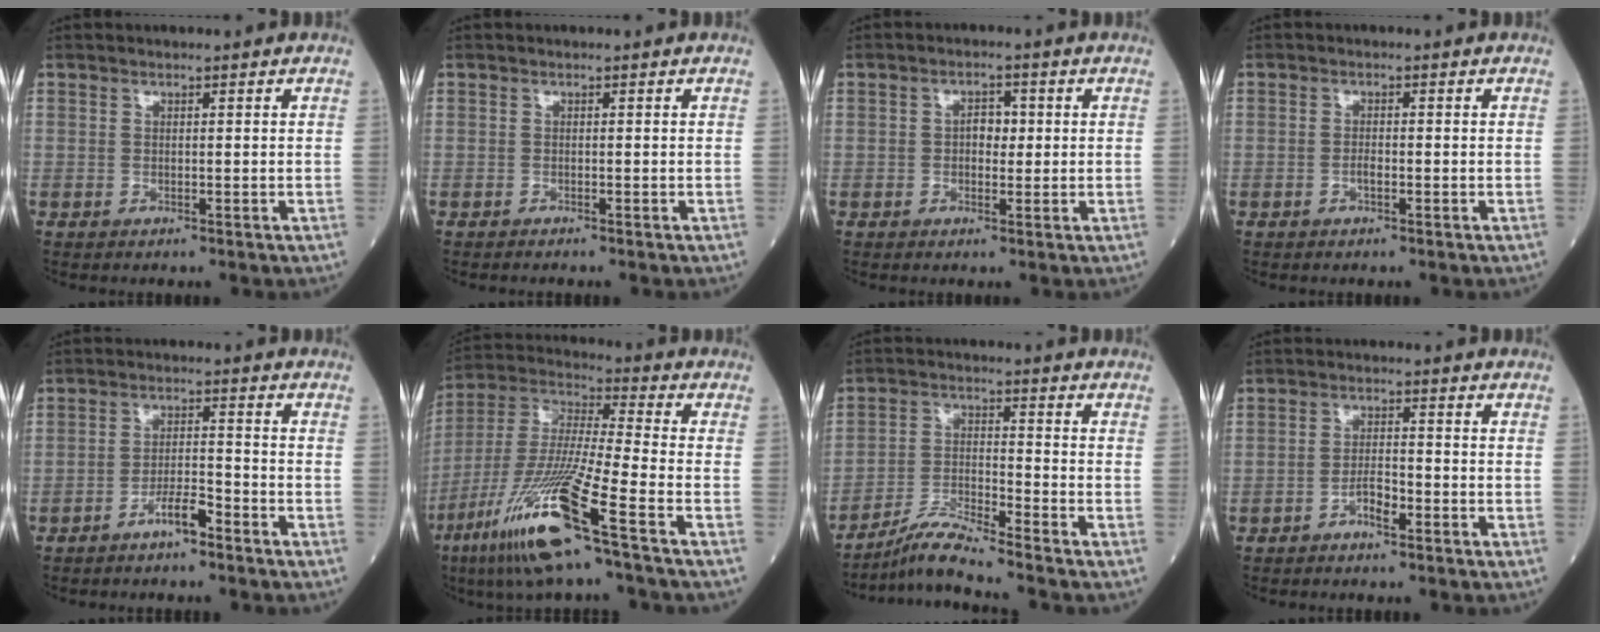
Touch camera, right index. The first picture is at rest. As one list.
[{"total": 0.6, "force": [-0.6, -0.1, 0.2], "torque": [-0.005, -0.002, -0.011]}, {"total": 2.7, "force": [0.0, 1.8, 2.1], "torque": [-0.030, 0.010, -0.001]}, {"total": 1.1, "force": [-0.5, 0.4, 0.9], "torque": [-0.021, 0.000, -0.010]}, {"total": 4.1, "force": [-3.1, 0.6, 2.7], "torque": [-0.050, 0.005, -0.057]}, {"total": 17.0, "force": [-9.3, -0.5, 14.3], "torque": [-0.307, -0.041, -0.182]}, {"total": 6.8, "force": [-6.2, -1.4, 2.4], "torque": [-0.056, -0.020, -0.118]}, {"total": 3.0, "force": [-1.9, 0.8, 2.2], "torque": [-0.038, 0.005, -0.036]}]